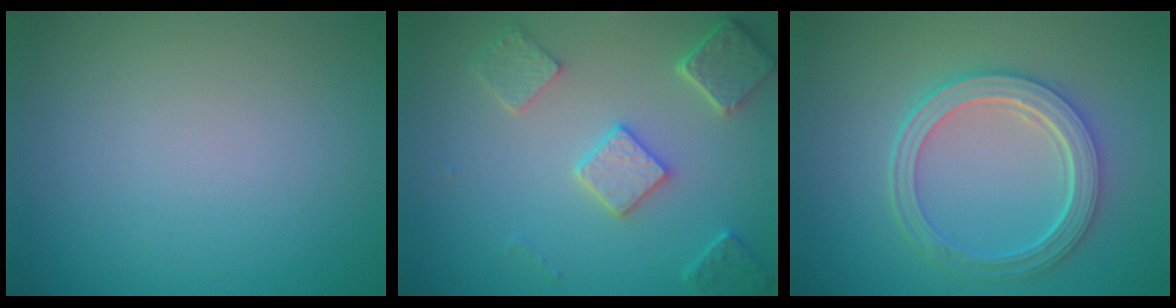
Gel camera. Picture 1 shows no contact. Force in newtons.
{"total": 4.7, "press": 3.9, "slide": 2.8}
{"total": 5.5, "press": 4.2, "slide": 3.5}